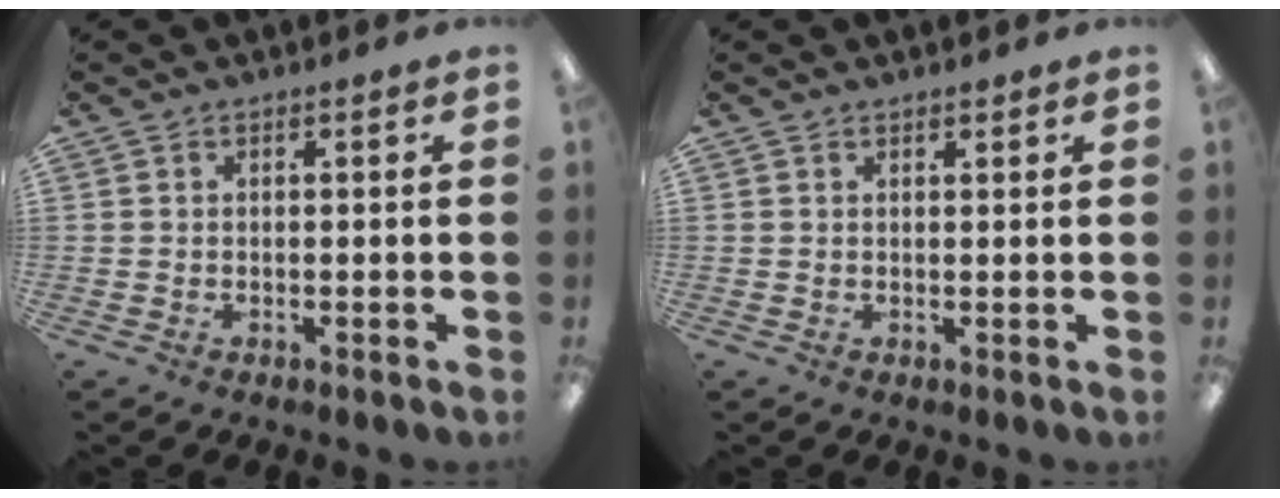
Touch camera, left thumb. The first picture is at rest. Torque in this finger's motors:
{"motor_torque": [-0.39, -0.29, -0.39, 0.27, -0.01]}